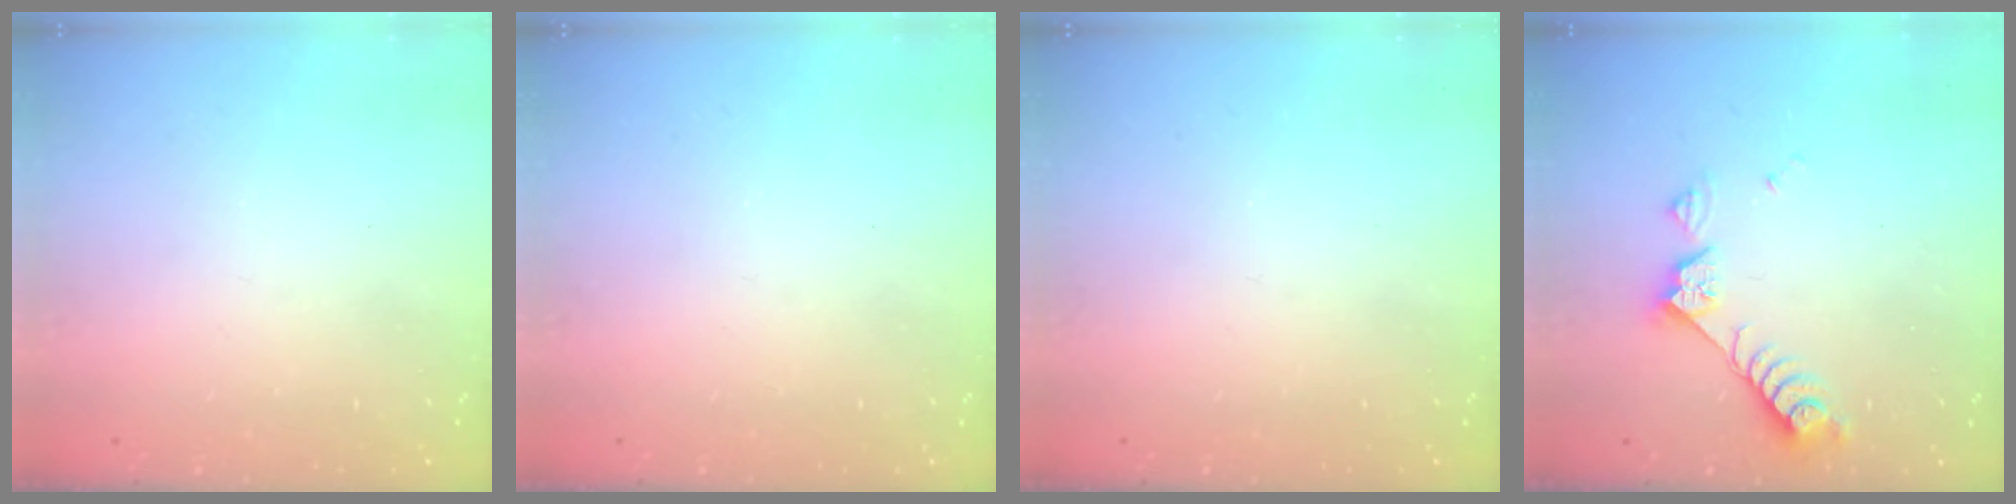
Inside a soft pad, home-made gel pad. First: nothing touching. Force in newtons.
{"total": 0.0}
{"total": 0.0}
{"total": 8.4, "press": 8.3, "slide": 0.8}